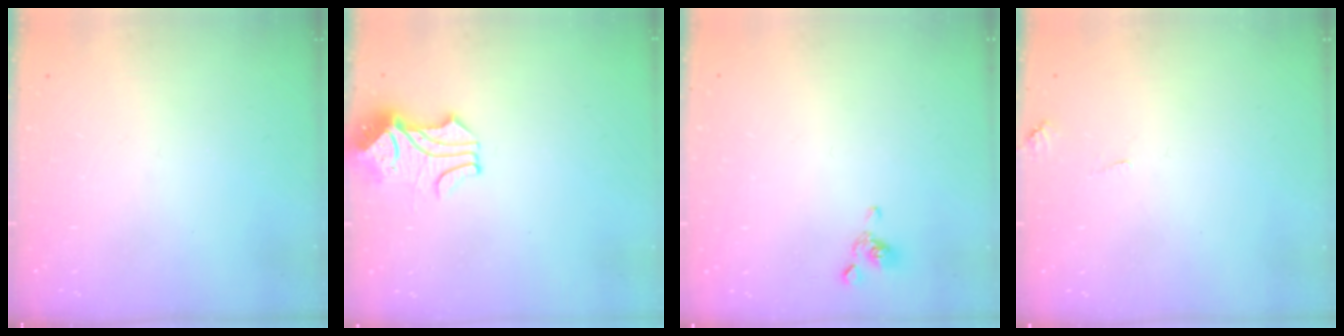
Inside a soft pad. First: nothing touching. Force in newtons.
{"total": 1.8, "press": 1.4, "slide": 1.0}
{"total": 2.4, "press": 2.3, "slide": 0.8}
{"total": 2.0, "press": 2.0, "slide": 0.5}